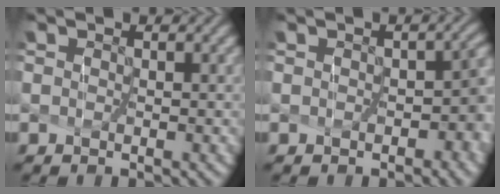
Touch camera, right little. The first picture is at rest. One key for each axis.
{"total": 4.7, "fx": -1.4, "fy": 2.9, "fz": 3.4, "tx": -0.034, "ty": -0.004, "tz": -0.021}